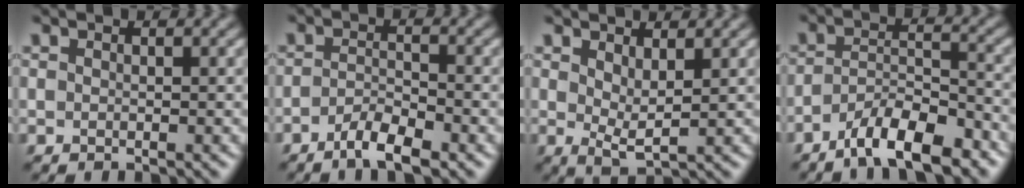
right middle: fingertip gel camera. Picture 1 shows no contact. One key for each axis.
{"total": 3.2, "fx": -2.1, "fy": 0.8, "fz": 2.2, "tx": -0.043, "ty": 0.002, "tz": -0.043}
{"total": 2.4, "fx": 1.2, "fy": 0.7, "fz": 1.9, "tx": -0.039, "ty": -0.010, "tz": 0.024}
{"total": 7.6, "fx": -5.7, "fy": 2.1, "fz": 4.7, "tx": -0.073, "ty": 0.004, "tz": -0.096}